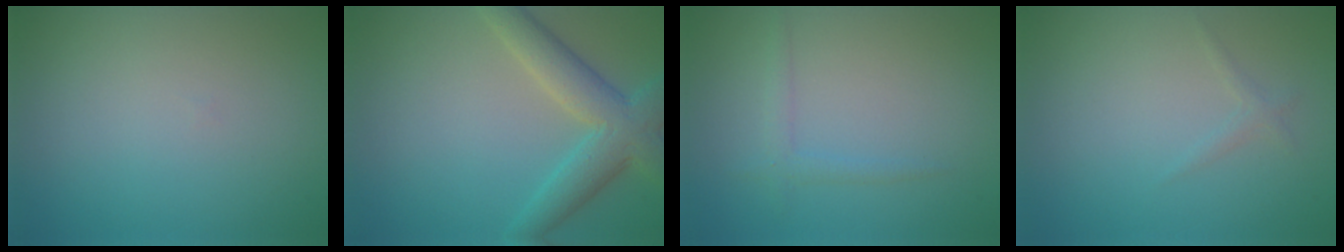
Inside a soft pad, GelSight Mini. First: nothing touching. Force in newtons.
{"total": 5.4, "press": 5.4, "slide": 0.2}
{"total": 1.4, "press": 1.4, "slide": 0.0}
{"total": 0.8, "press": 0.8, "slide": 0.1}